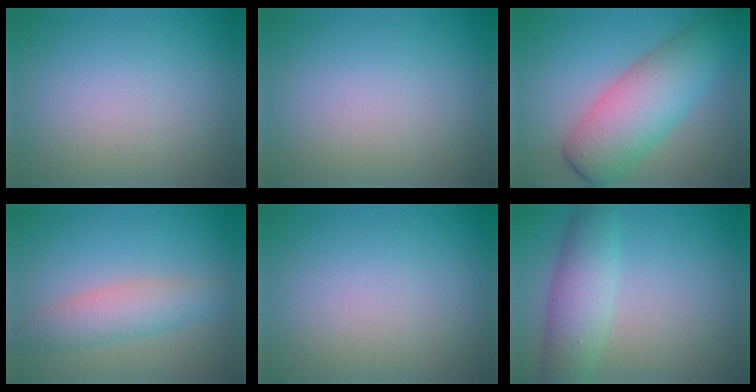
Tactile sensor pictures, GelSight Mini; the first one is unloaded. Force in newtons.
{"total": 0.0}
{"total": 7.5, "press": 7.5, "slide": 0.2}
{"total": 3.4, "press": 3.4, "slide": 0.0}
{"total": 0.0}
{"total": 4.6, "press": 4.6, "slide": 0.1}